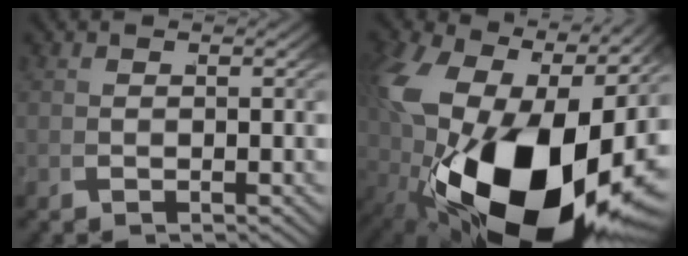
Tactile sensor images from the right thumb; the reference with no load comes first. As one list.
[{"total": 22.7, "force": [-2.1, 13.5, 18.1], "torque": [-0.384, -0.100, 0.028]}]